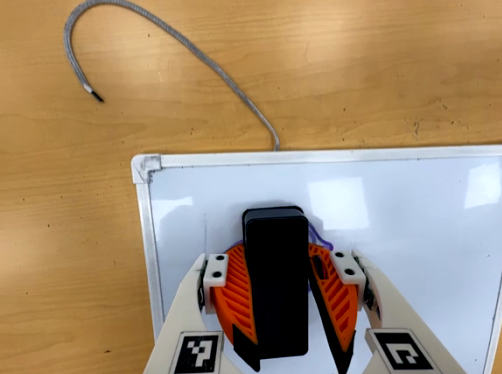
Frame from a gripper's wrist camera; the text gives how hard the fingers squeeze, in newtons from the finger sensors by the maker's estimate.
{"total": 15.3, "left": 16.4, "right": 14.3}